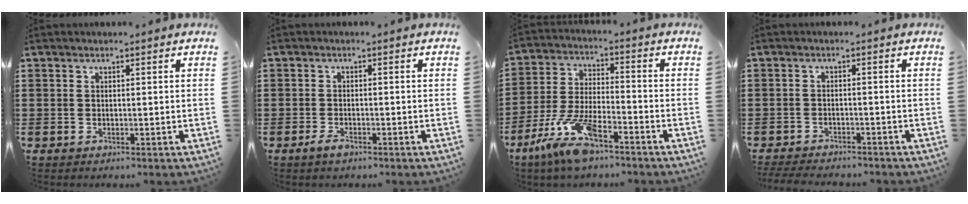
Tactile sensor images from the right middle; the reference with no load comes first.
{"total": 1.7, "force": [-1.0, 0.7, 1.2], "torque": [-0.029, -0.003, -0.022]}
{"total": 10.0, "force": [-6.9, 2.6, 6.8], "torque": [-0.158, -0.002, -0.136]}
{"total": 2.5, "force": [-2.5, 0.3, 0.1], "torque": [-0.014, -0.003, -0.055]}